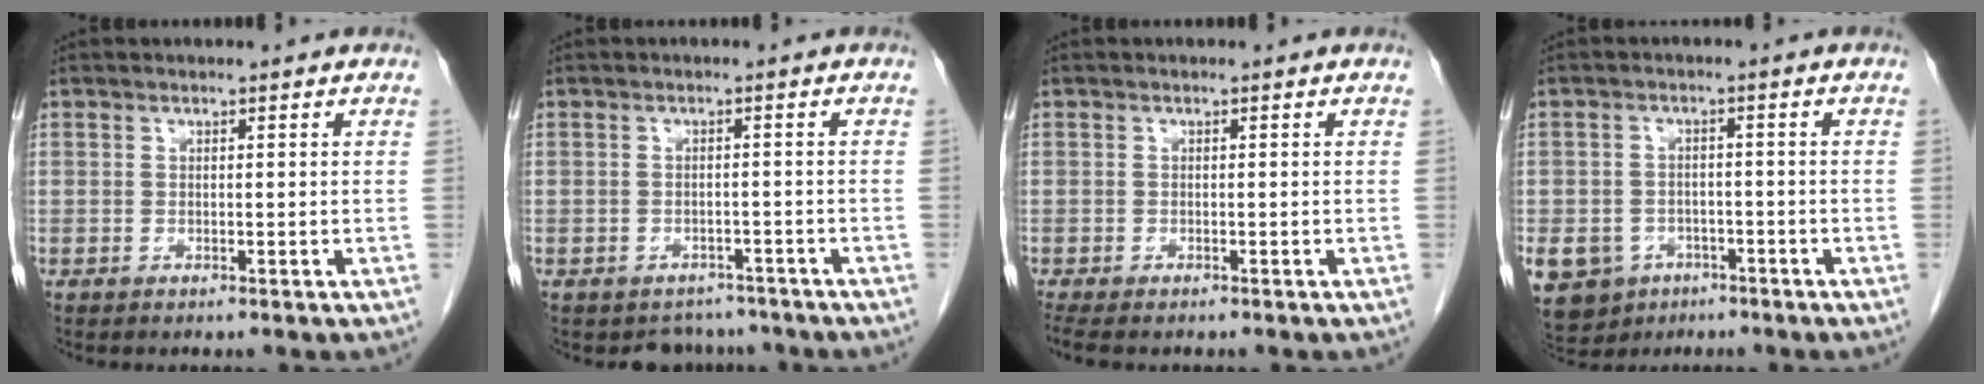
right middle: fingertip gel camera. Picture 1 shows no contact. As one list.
[{"total": 4.0, "force": [-3.4, 2.0, -0.4], "torque": [0.007, 0.012, -0.046]}, {"total": 4.6, "force": [-3.7, 1.5, 2.2], "torque": [-0.033, -0.012, -0.057]}, {"total": 11.0, "force": [-5.9, 8.6, 3.5], "torque": [-0.094, 0.003, -0.084]}]